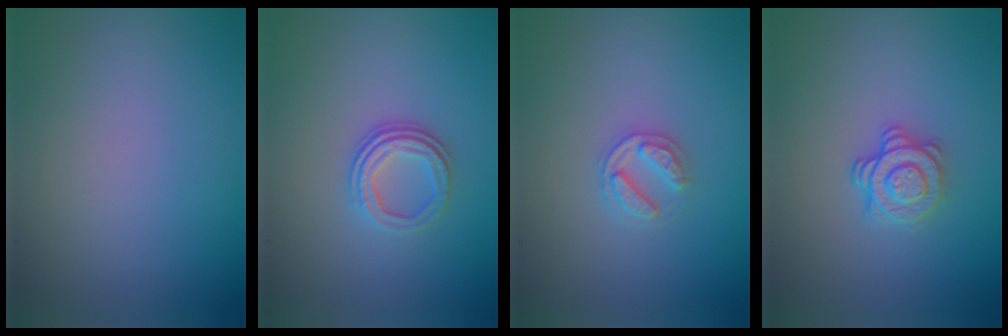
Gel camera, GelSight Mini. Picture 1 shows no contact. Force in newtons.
{"total": 3.2, "press": 2.4, "slide": 2.1}
{"total": 2.4, "press": 2.4, "slide": 0.4}
{"total": 3.0, "press": 2.6, "slide": 1.4}